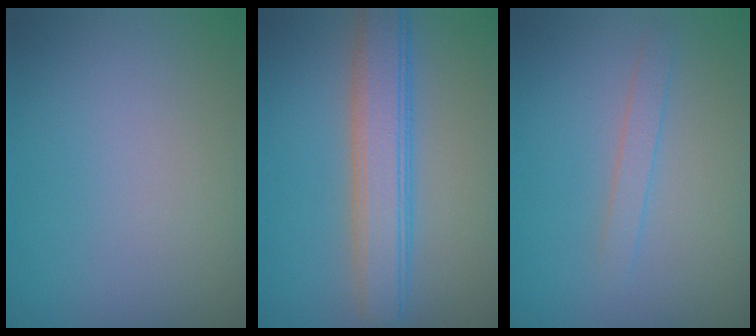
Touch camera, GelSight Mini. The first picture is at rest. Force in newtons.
{"total": 5.5, "press": 5.5, "slide": 0.3}
{"total": 1.4, "press": 1.4, "slide": 0.0}